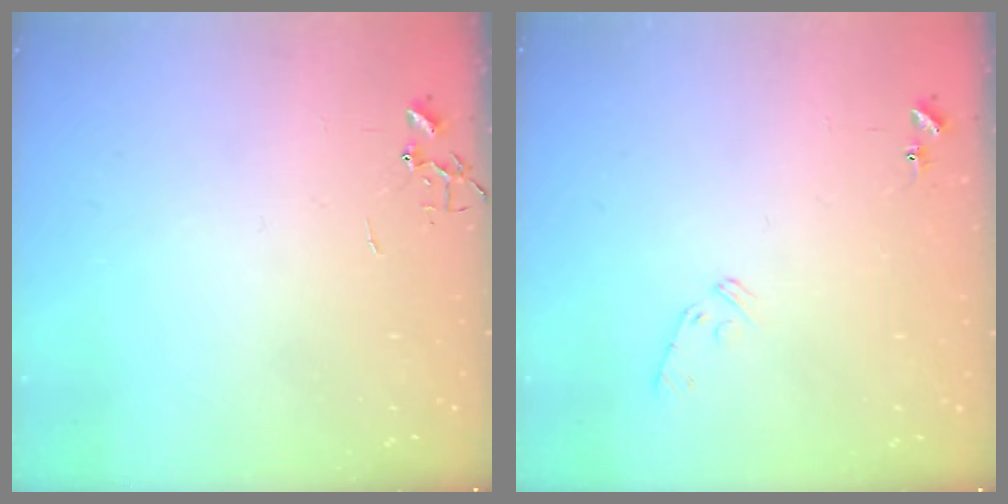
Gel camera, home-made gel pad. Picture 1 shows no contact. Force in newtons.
{"total": 6.7, "press": 6.7, "slide": 0.7}